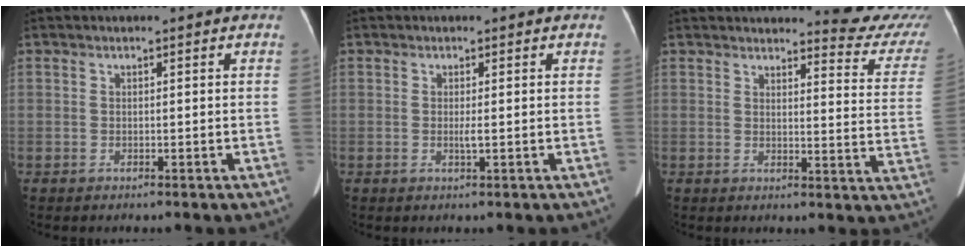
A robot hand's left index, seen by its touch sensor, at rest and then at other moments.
{"total": 1.0, "force": [0.0, -0.1, 1.0], "torque": [-0.024, -0.001, 0.000]}
{"total": 11.6, "force": [11.2, 1.3, 3.0], "torque": [-0.015, -0.060, 0.103]}